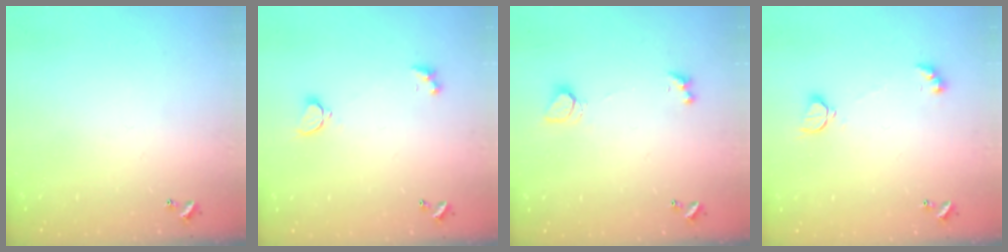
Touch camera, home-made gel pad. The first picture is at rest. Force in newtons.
{"total": 1.6, "press": 1.6, "slide": 0.5}
{"total": 2.0, "press": 1.9, "slide": 0.5}
{"total": 2.2, "press": 2.2, "slide": 0.2}